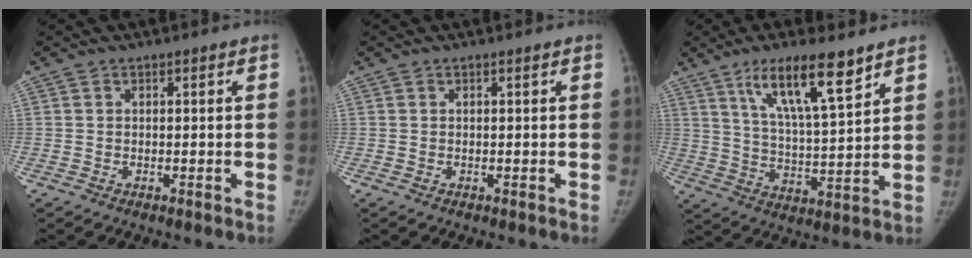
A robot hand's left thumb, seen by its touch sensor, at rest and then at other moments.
{"total": 0.0}
{"total": 13.6, "force": [8.6, 2.8, 10.2], "torque": [-0.166, -0.044, 0.156]}